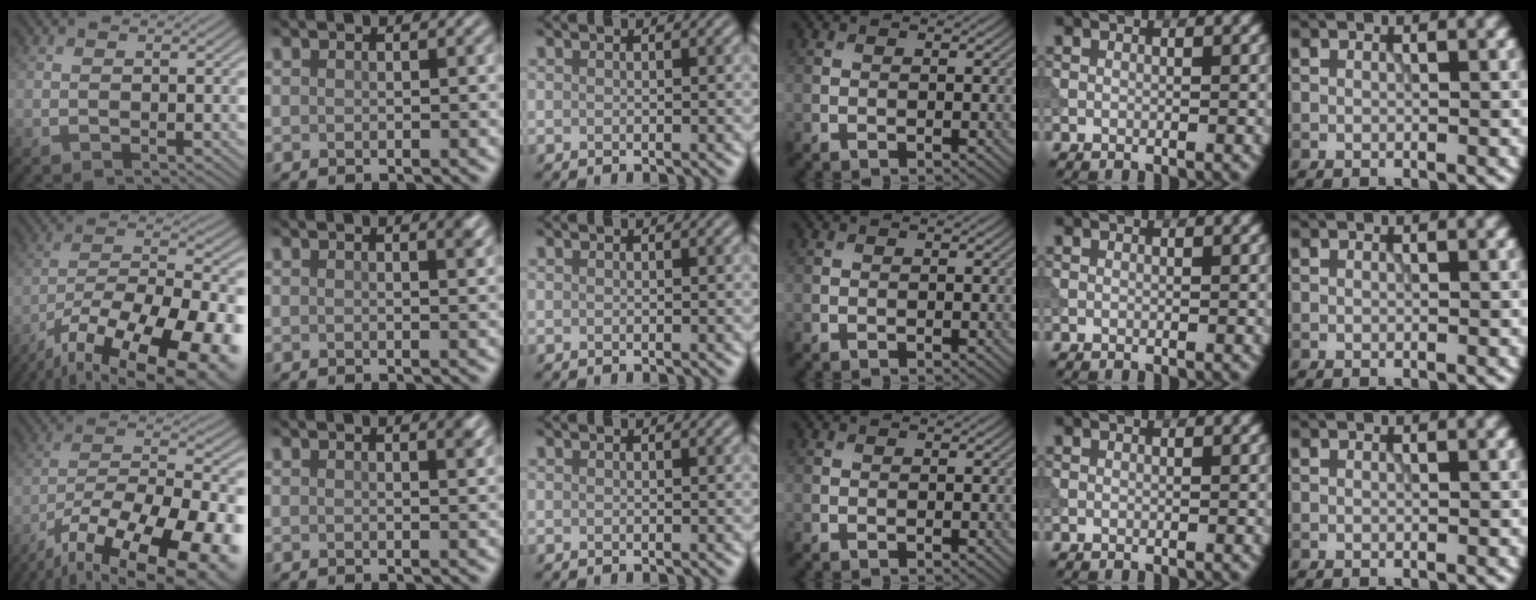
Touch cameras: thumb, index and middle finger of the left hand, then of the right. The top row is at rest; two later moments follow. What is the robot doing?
{"motion": "extract", "object": "tissue"}